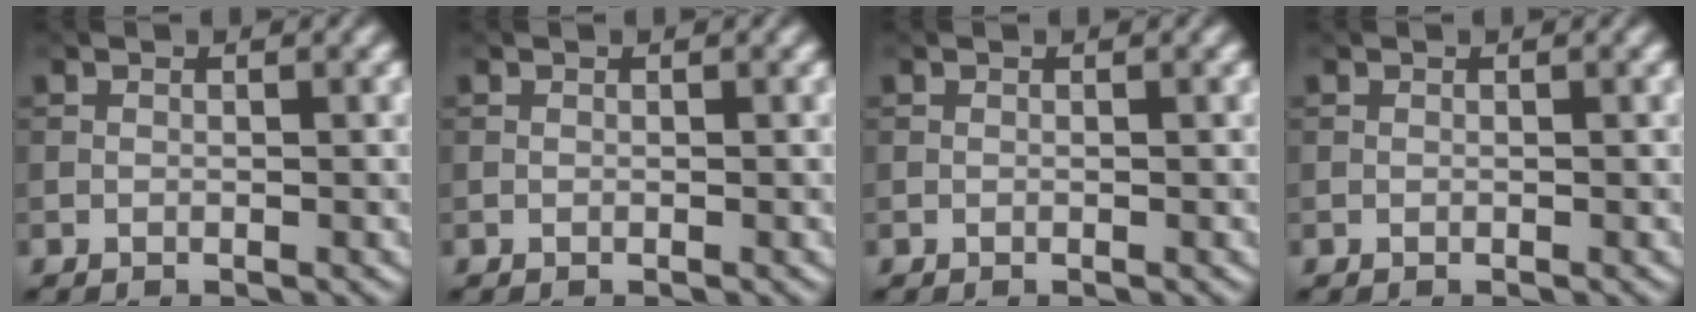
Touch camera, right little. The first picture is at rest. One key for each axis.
{"total": 0.0}
{"total": 0.0}
{"total": 0.0}